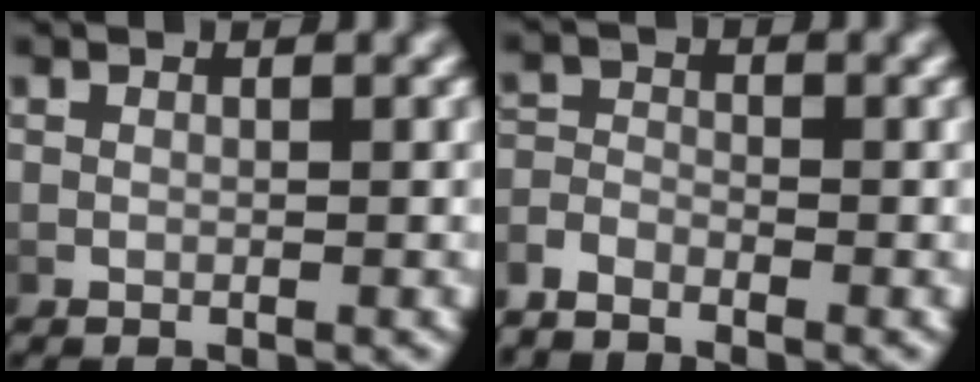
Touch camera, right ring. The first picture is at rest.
{"total": 2.3, "force": [-1.9, 1.2, 0.6], "torque": [-0.021, -0.014, -0.033]}